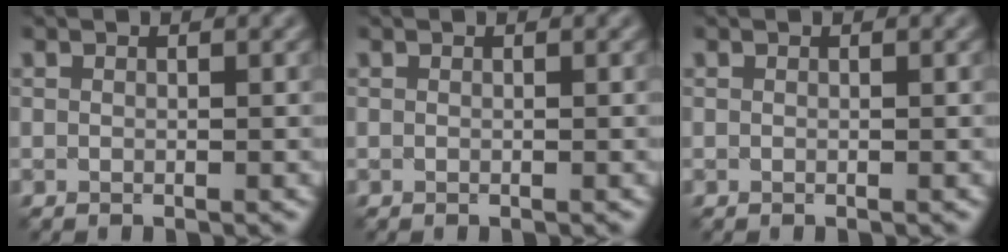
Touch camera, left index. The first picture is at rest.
{"total": 0.0}
{"total": 0.0}